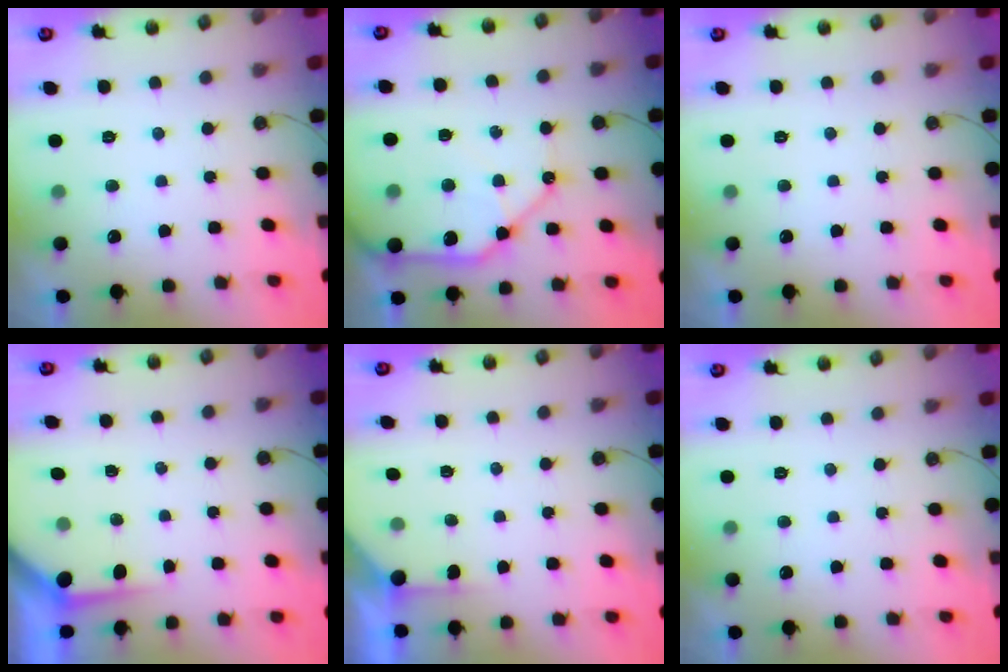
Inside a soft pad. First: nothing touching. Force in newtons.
{"total": 15.8, "press": 15.7, "slide": 2.0}
{"total": 0.6, "press": 0.1, "slide": 0.5}
{"total": 3.6, "press": 3.6, "slide": 0.3}
{"total": 2.7, "press": 2.7, "slide": 0.3}
{"total": 0.0}